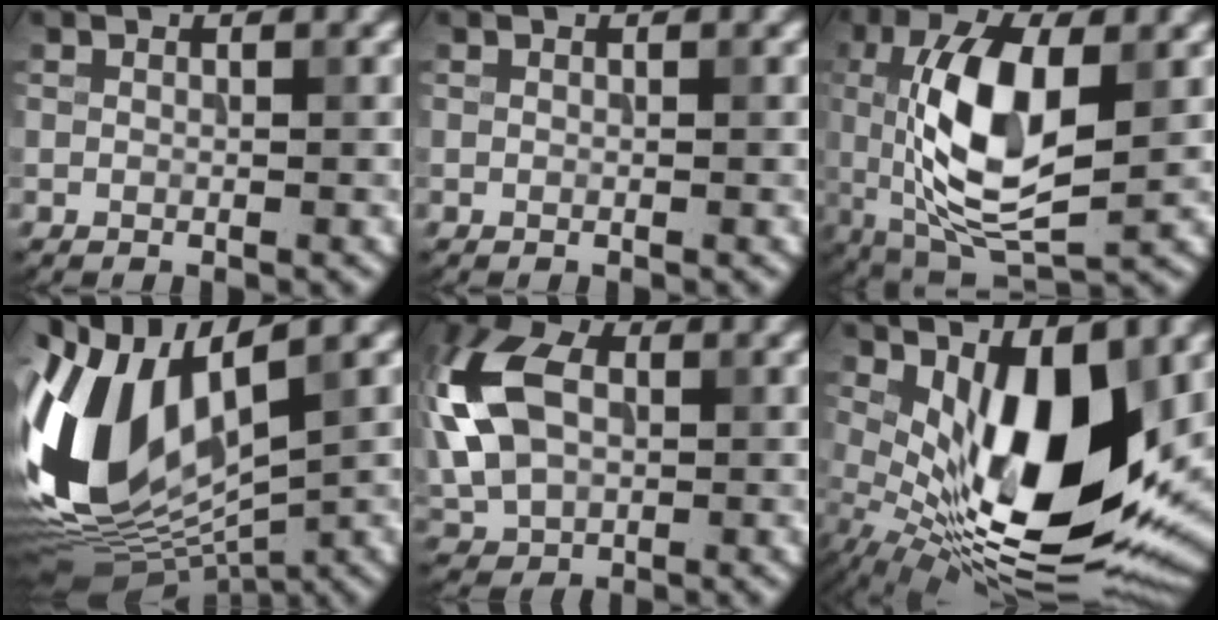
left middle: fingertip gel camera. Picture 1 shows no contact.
{"total": 0.0}
{"total": 10.4, "force": [0.6, 4.5, 9.4], "torque": [-0.182, 0.004, 0.008]}
{"total": 14.0, "force": [2.1, 7.3, 11.7], "torque": [-0.264, -0.001, 0.040]}
{"total": 11.8, "force": [1.3, 7.8, 8.7], "torque": [-0.206, 0.013, 0.012]}
{"total": 13.8, "force": [1.5, 5.5, 12.6], "torque": [-0.196, -0.021, 0.026]}